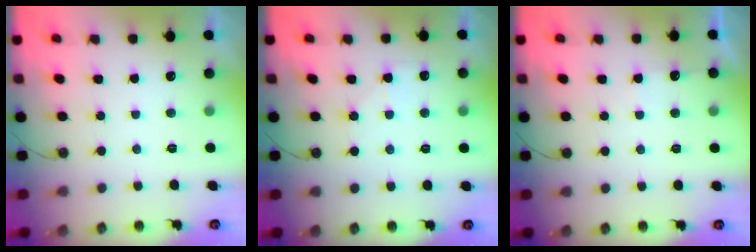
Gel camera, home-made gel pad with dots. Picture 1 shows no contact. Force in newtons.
{"total": 4.8, "press": 4.7, "slide": 0.7}
{"total": 4.8, "press": 4.8, "slide": 0.6}